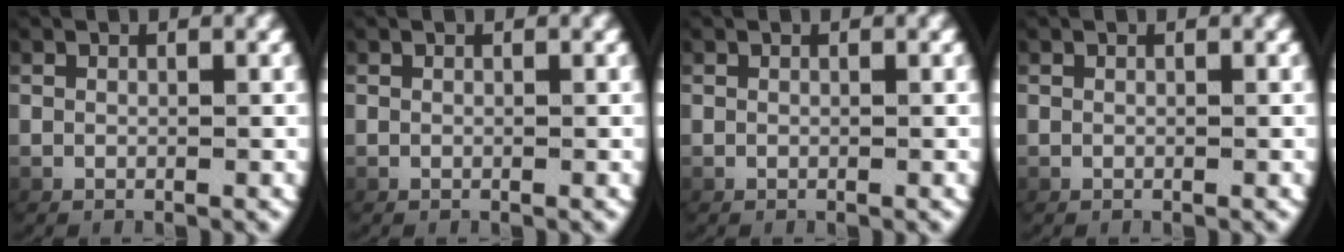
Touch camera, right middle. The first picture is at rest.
{"total": 0.0}
{"total": 0.0}
{"total": 0.0}